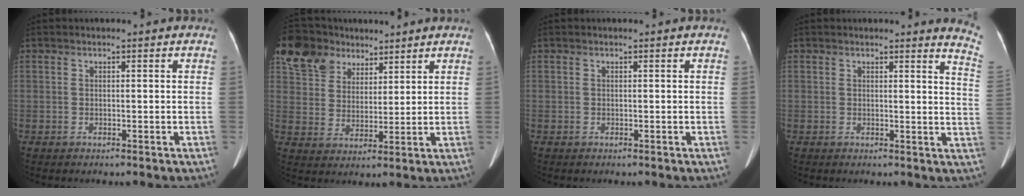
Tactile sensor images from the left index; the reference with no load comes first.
{"total": 10.5, "force": [7.2, 7.2, 2.7], "torque": [-0.056, 0.034, 0.140]}
{"total": 0.0}
{"total": 6.1, "force": [5.8, -0.6, 1.5], "torque": [-0.008, -0.080, 0.035]}